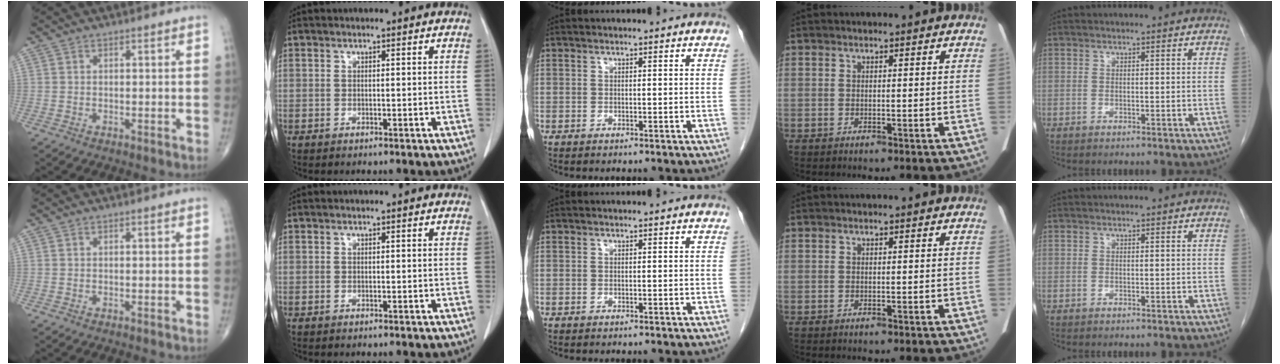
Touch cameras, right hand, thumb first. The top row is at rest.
{}